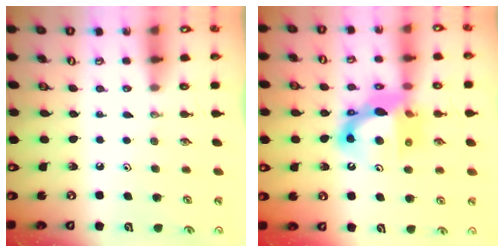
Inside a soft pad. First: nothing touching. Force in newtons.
{"total": 12.8, "press": 12.8, "slide": 1.3}